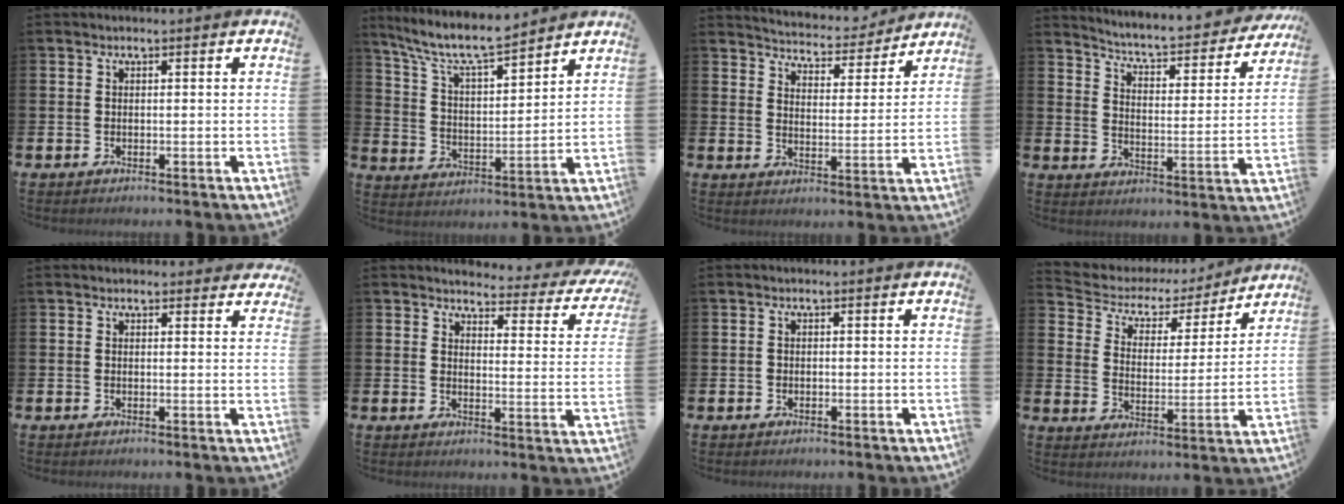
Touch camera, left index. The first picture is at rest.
{"total": 8.9, "force": [8.1, 1.4, 3.5], "torque": [-0.101, -0.046, 0.144]}
{"total": 5.3, "force": [5.2, 0.9, 0.1], "torque": [-0.022, -0.044, 0.089]}
{"total": 5.2, "force": [4.9, 0.6, 1.6], "torque": [-0.053, -0.047, 0.074]}
{"total": 1.4, "force": [1.3, 0.5, 0.1], "torque": [0.007, 0.001, 0.021]}
{"total": 3.0, "force": [2.7, 1.1, 0.6], "torque": [-0.017, -0.029, 0.038]}
{"total": 0.7, "force": [-0.3, 0.6, 0.2], "torque": [-0.011, 0.007, -0.006]}
{"total": 5.2, "force": [4.3, 2.7, 0.9], "torque": [-0.051, -0.031, 0.068]}